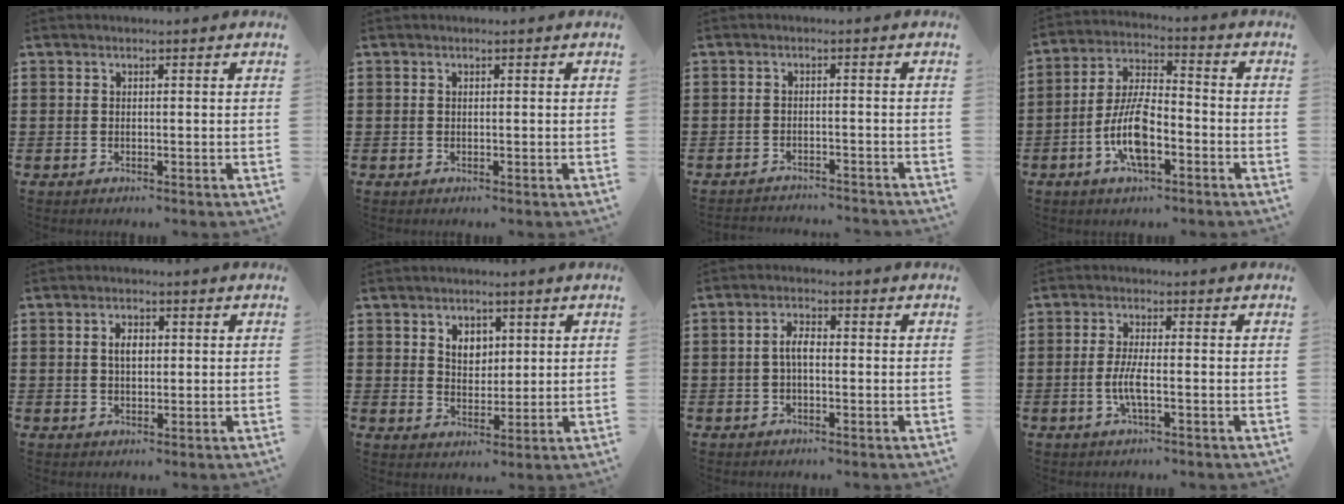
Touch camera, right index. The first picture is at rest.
{"total": 0.0}
{"total": 2.1, "force": [-2.1, 0.0, 0.0], "torque": [-0.005, 0.000, -0.044]}
{"total": 9.6, "force": [-3.4, 3.8, 8.1], "torque": [-0.187, -0.004, -0.069]}
{"total": 2.8, "force": [0.5, 1.5, 2.3], "torque": [-0.047, 0.008, 0.007]}
{"total": 3.5, "force": [1.6, 2.6, 1.7], "torque": [-0.034, 0.008, 0.026]}
{"total": 3.1, "force": [-0.4, 1.3, 2.8], "torque": [-0.062, 0.002, -0.010]}
{"total": 3.9, "force": [-1.1, 0.6, 3.7], "torque": [-0.087, -0.009, -0.027]}